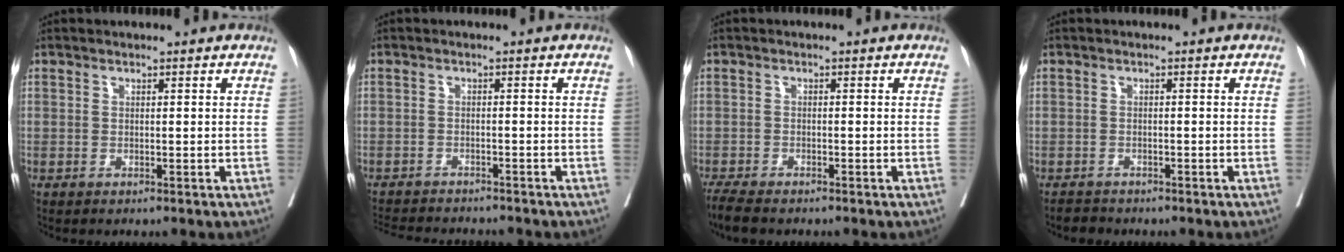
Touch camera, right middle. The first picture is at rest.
{"total": 10.6, "force": [-9.9, 1.7, 3.5], "torque": [-0.060, -0.006, -0.136]}
{"total": 4.7, "force": [-4.1, 0.7, 2.3], "torque": [-0.045, -0.014, -0.070]}
{"total": 2.1, "force": [-1.9, 0.8, 0.0], "torque": [-0.004, -0.003, -0.034]}